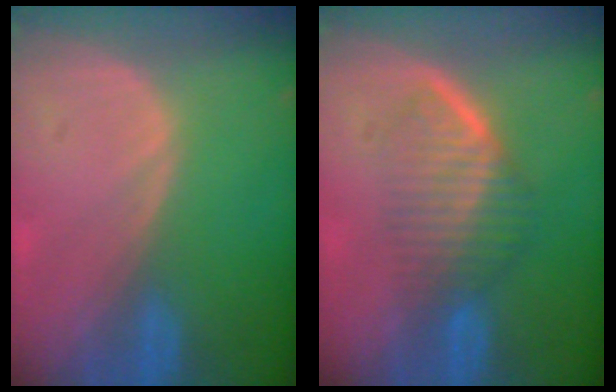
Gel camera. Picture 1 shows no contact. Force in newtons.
{"total": 6.8, "press": 5.9, "slide": 3.4}